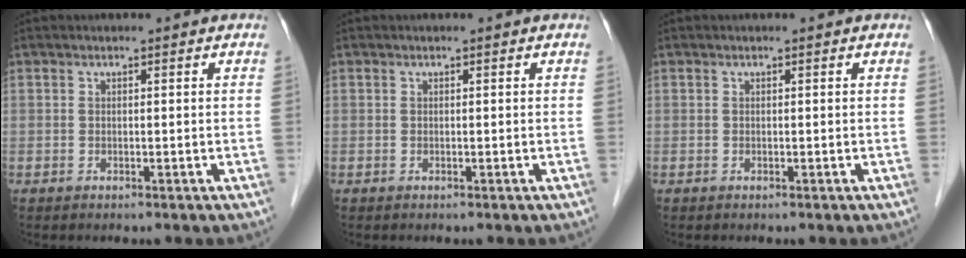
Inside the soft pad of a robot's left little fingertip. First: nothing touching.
{"total": 0.0}
{"total": 0.0}